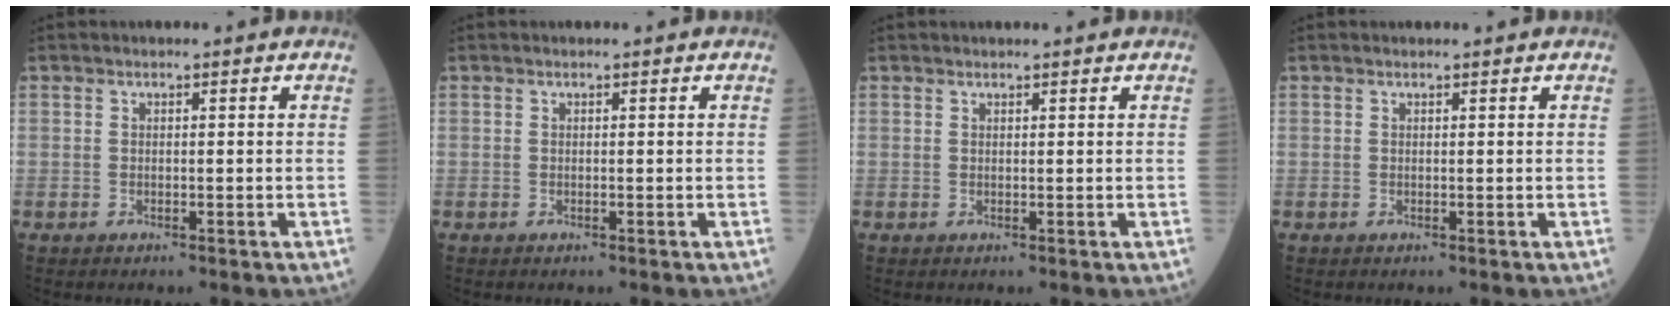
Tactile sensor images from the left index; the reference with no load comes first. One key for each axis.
{"total": 0.0}
{"total": 1.7, "fx": 1.6, "fy": 0.1, "fz": 0.5, "tx": -0.004, "ty": 0.012, "tz": 0.022}
{"total": 0.5, "fx": 0.5, "fy": 0.0, "fz": 0.1, "tx": -0.004, "ty": 0.004, "tz": 0.007}